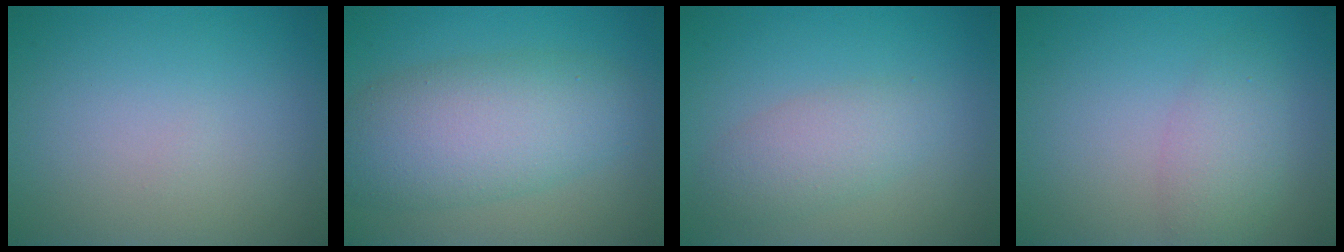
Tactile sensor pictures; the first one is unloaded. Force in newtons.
{"total": 7.5, "press": 7.5, "slide": 0.4}
{"total": 3.0, "press": 3.0, "slide": 0.1}
{"total": 3.0, "press": 3.0, "slide": 0.0}